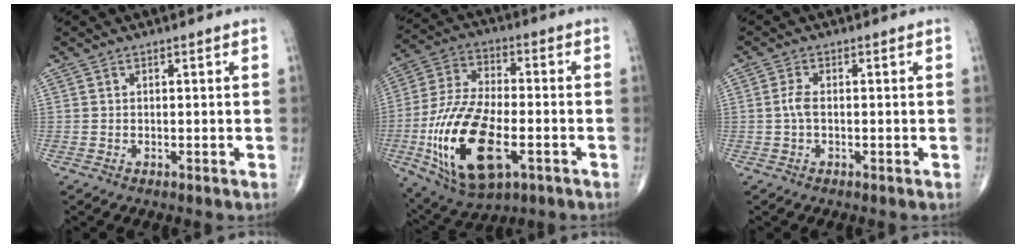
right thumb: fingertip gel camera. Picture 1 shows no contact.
{"total": 21.2, "force": [-6.2, 10.2, 17.5], "torque": [-0.349, 0.011, -0.100]}
{"total": 2.2, "force": [-0.2, 0.9, 2.0], "torque": [-0.047, 0.000, -0.007]}